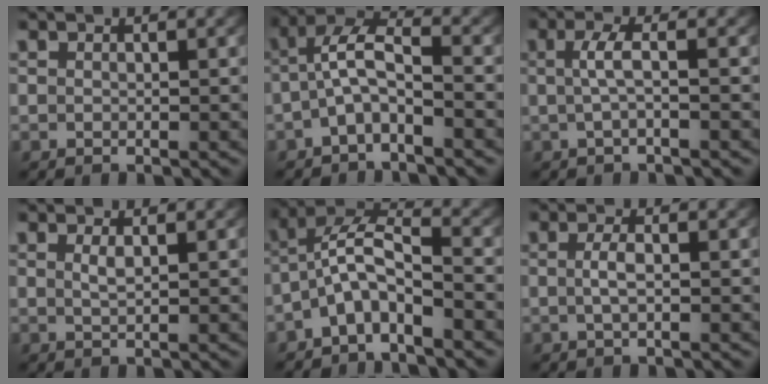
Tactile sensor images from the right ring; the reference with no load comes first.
{"total": 4.6, "force": [-1.2, 2.7, 3.5], "torque": [-0.070, -0.014, -0.022]}
{"total": 2.0, "force": [-0.3, 0.0, 2.0], "torque": [-0.044, 0.000, -0.001]}
{"total": 1.1, "force": [0.4, -0.1, 1.0], "torque": [-0.023, -0.012, 0.016]}
{"total": 6.2, "force": [-1.1, 4.5, 4.0], "torque": [-0.080, -0.016, -0.028]}
{"total": 1.5, "force": [-0.4, 0.0, 1.5], "torque": [-0.036, -0.007, -0.002]}